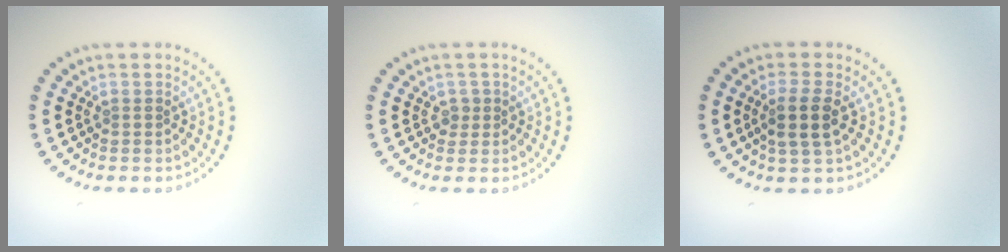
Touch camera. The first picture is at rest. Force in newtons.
{"total": 0.9, "press": 0.8, "slide": 0.4}
{"total": 2.8, "press": 2.5, "slide": 1.2}